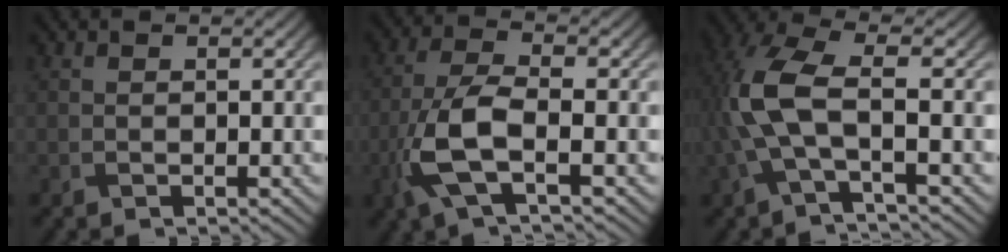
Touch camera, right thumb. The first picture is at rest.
{"total": 8.1, "force": [-3.1, 2.9, 6.9], "torque": [-0.166, -0.001, -0.071]}
{"total": 8.8, "force": [-1.1, 3.0, 8.2], "torque": [-0.203, 0.012, -0.032]}